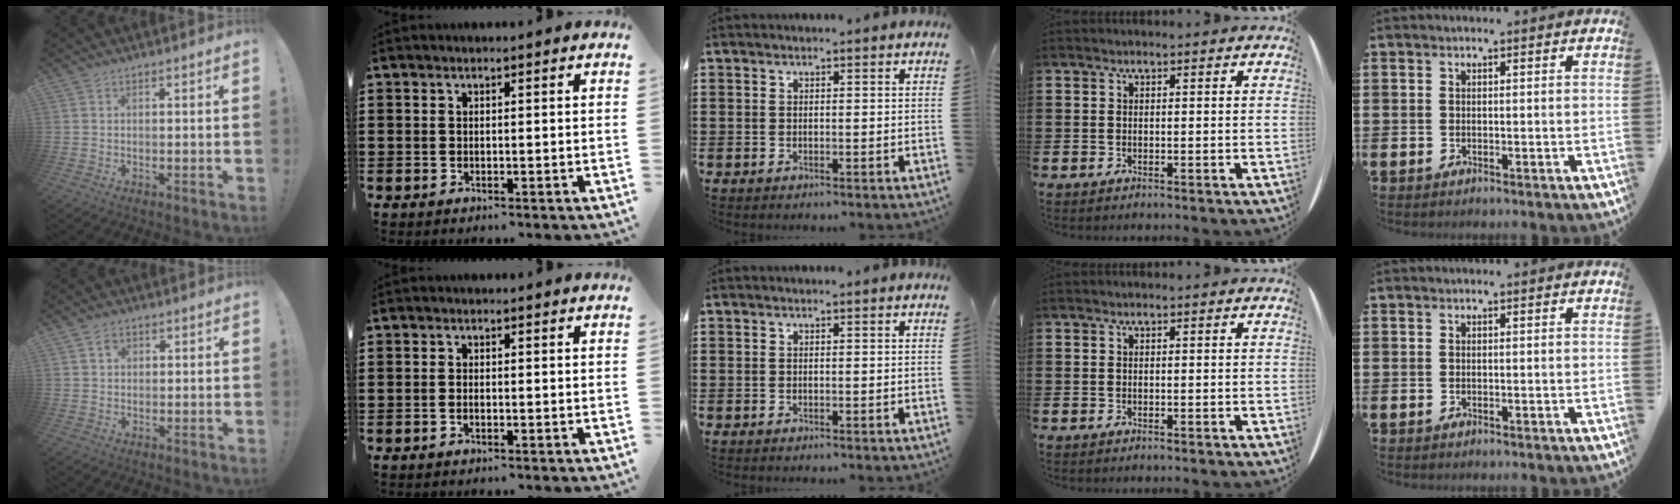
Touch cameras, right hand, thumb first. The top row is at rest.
{"thumb": {"total": 1.9, "force": [0.6, 1.6, 0.8], "torque": [-0.002, -0.002, 0.008]}, "index": {"total": 0.6, "force": [-0.4, 0.1, 0.5], "torque": [-0.011, -0.006, -0.006]}}